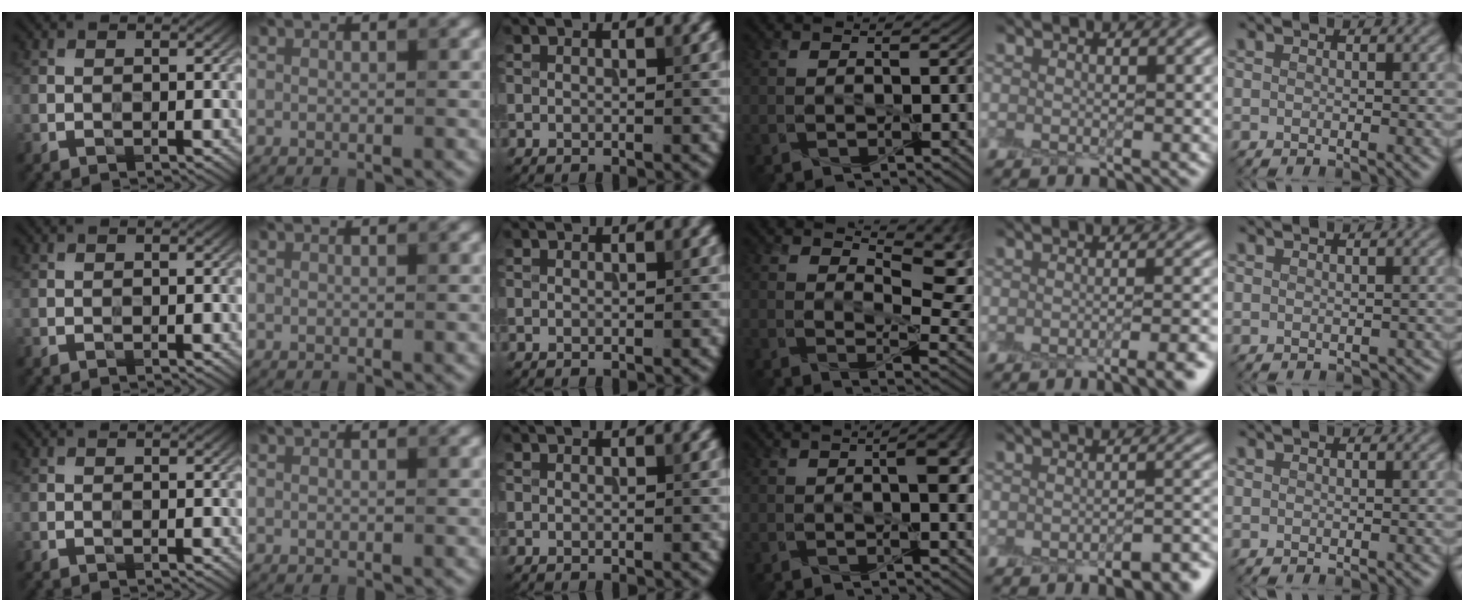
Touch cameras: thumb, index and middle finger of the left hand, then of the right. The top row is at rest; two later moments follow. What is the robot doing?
{"motion": "peel", "object": "cling film"}